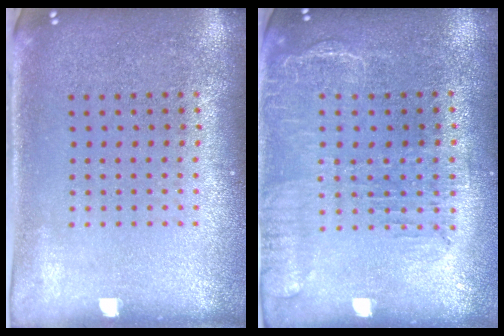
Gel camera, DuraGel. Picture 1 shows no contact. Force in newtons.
{"total": 1.7, "press": 1.4, "slide": 1.0}